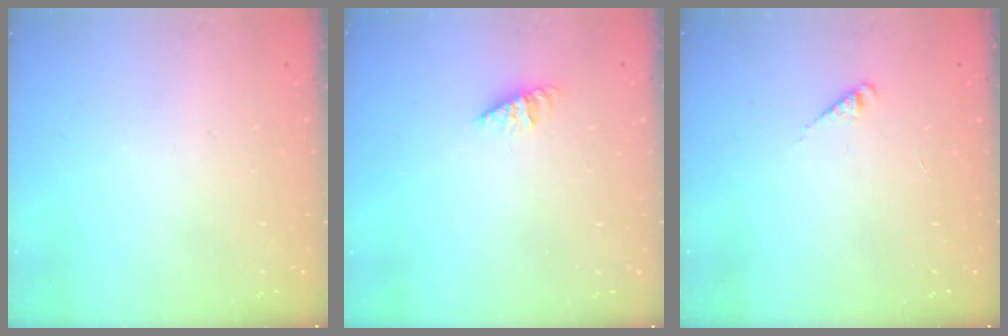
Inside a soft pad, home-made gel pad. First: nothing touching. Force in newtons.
{"total": 1.3, "press": 1.3, "slide": 0.2}
{"total": 1.9, "press": 1.9, "slide": 0.4}